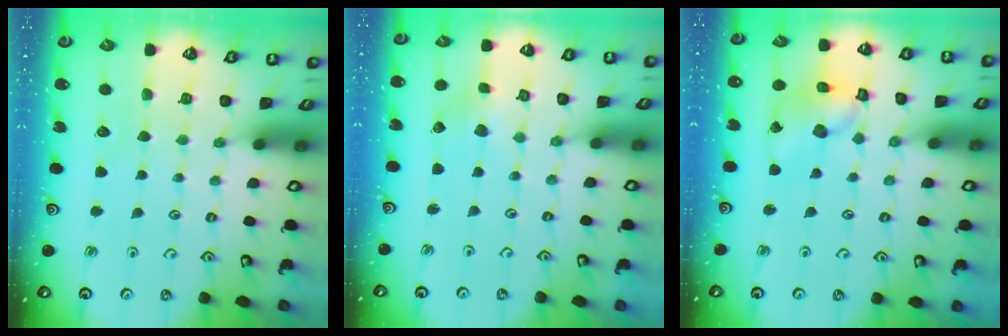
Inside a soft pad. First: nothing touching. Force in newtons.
{"total": 2.0, "press": 1.9, "slide": 0.3}
{"total": 12.4, "press": 12.2, "slide": 1.7}